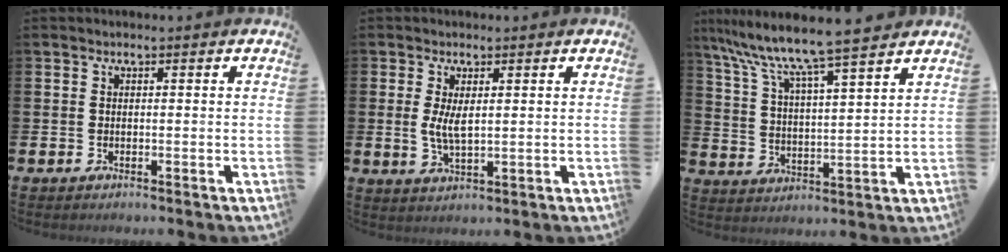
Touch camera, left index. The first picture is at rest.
{"total": 3.7, "force": [1.0, 1.3, 3.3], "torque": [-0.062, 0.003, 0.015]}
{"total": 9.7, "force": [8.8, 0.3, 4.1], "torque": [-0.116, -0.051, 0.151]}